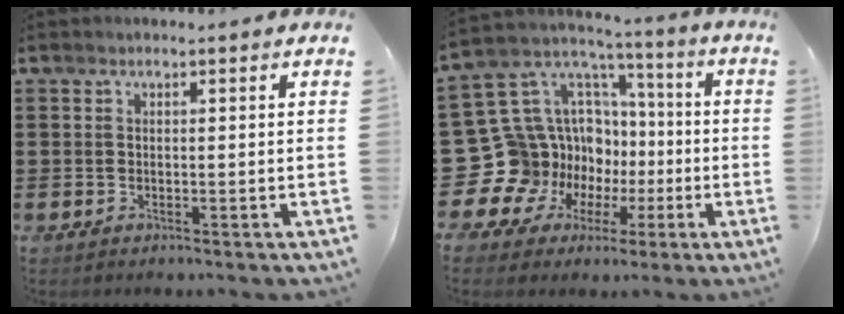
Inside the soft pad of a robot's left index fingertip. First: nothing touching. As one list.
[{"total": 16.1, "force": [-3.1, 15.0, 5.1], "torque": [-0.163, -0.030, -0.009]}]